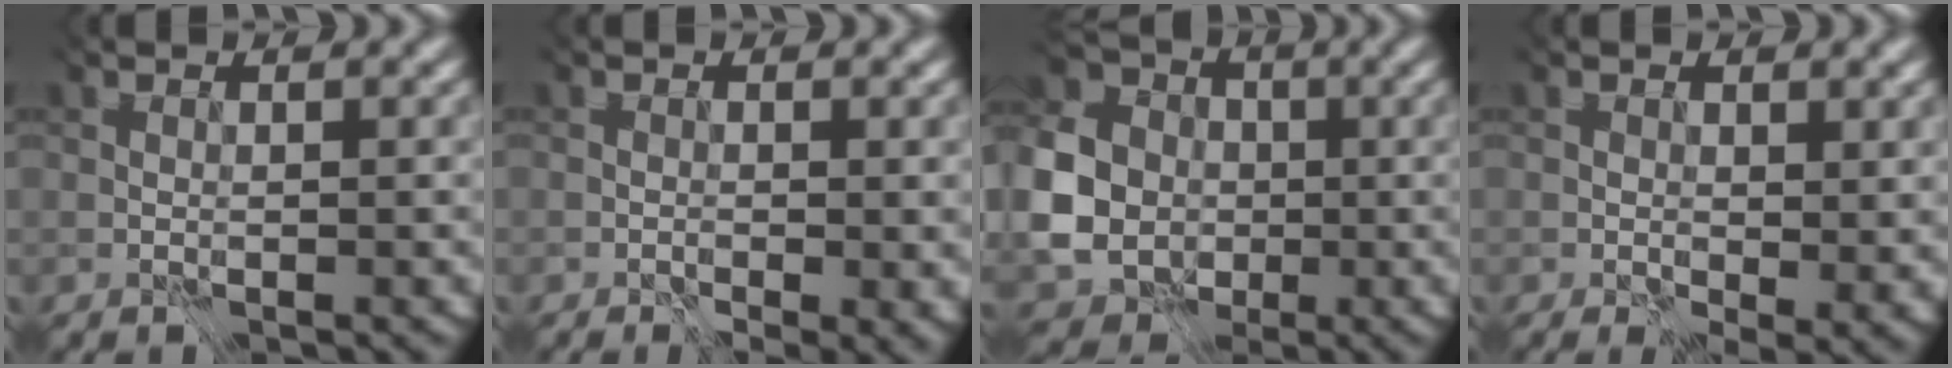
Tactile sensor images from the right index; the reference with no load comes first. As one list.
[{"total": 1.8, "force": [-0.5, 0.7, 1.5], "torque": [0.000, -0.003, -0.011]}, {"total": 10.4, "force": [-2.9, 9.1, 4.2], "torque": [-0.137, 0.002, -0.038]}, {"total": 3.3, "force": [1.3, 1.6, 2.6], "torque": [-0.021, -0.010, 0.018]}]